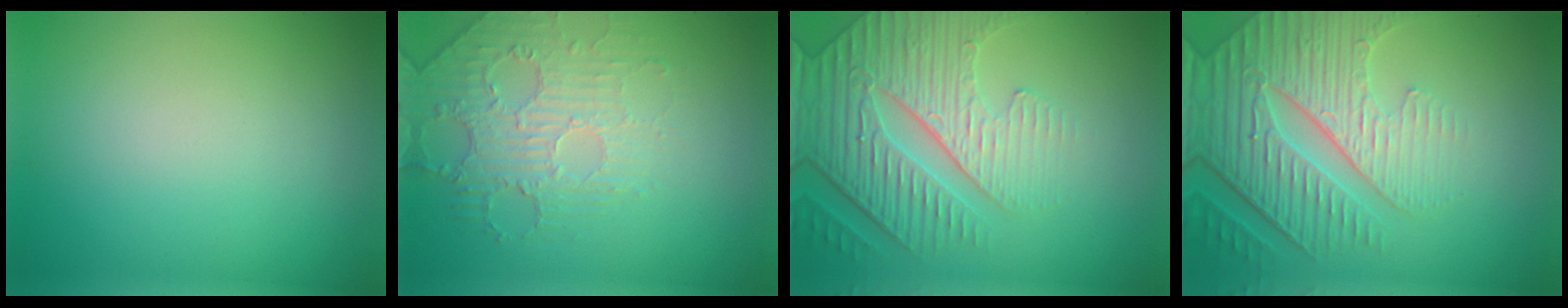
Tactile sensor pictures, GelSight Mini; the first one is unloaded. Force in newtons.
{"total": 2.5, "press": 1.9, "slide": 1.6}
{"total": 5.5, "press": 5.0, "slide": 2.2}
{"total": 7.3, "press": 5.5, "slide": 4.7}